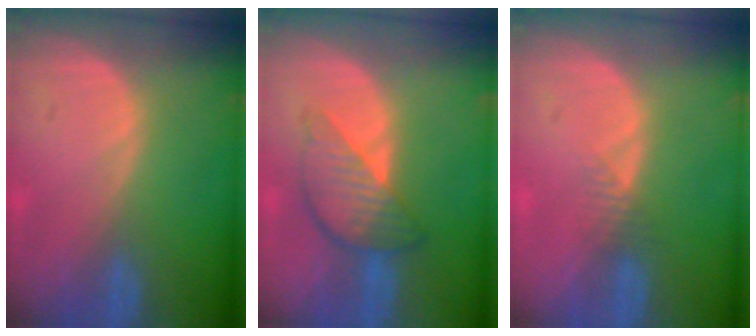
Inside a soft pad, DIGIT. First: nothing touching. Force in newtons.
{"total": 6.0, "press": 6.0, "slide": 0.4}
{"total": 1.6, "press": 1.4, "slide": 0.9}